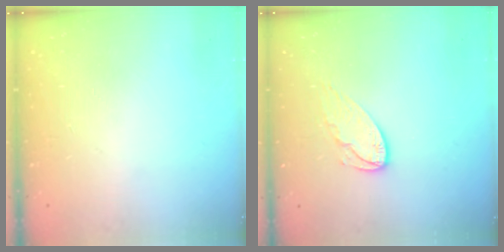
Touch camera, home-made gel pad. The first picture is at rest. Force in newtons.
{"total": 7.7, "press": 7.6, "slide": 0.4}